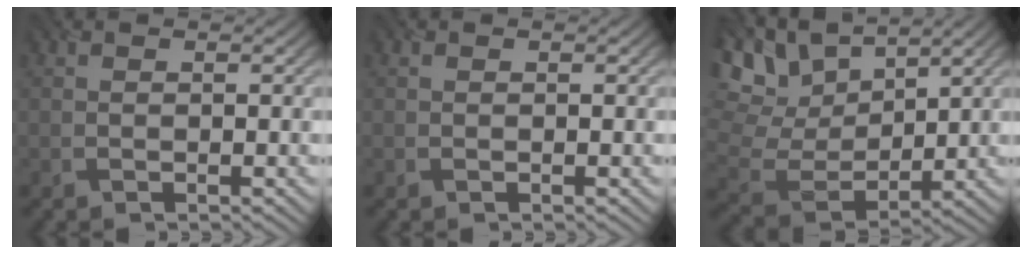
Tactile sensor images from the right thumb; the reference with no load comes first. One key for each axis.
{"total": 0.0}
{"total": 12.3, "fx": 7.6, "fy": 6.3, "fz": 7.2, "tx": -0.200, "ty": 0.027, "tz": 0.130}